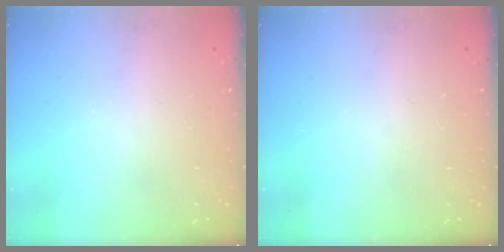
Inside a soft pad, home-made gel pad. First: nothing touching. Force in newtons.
{"total": 0.0}